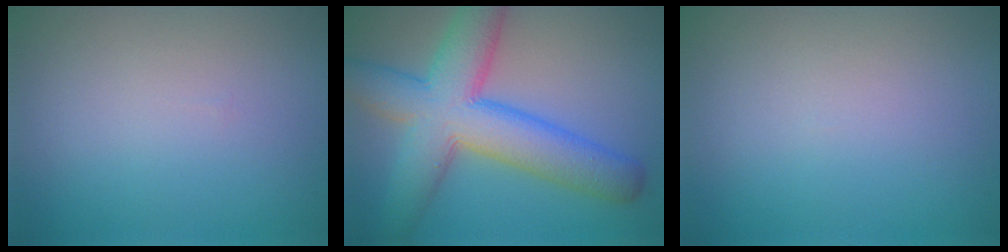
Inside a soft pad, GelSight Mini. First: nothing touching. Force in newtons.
{"total": 9.9, "press": 9.9, "slide": 0.4}
{"total": 0.0}